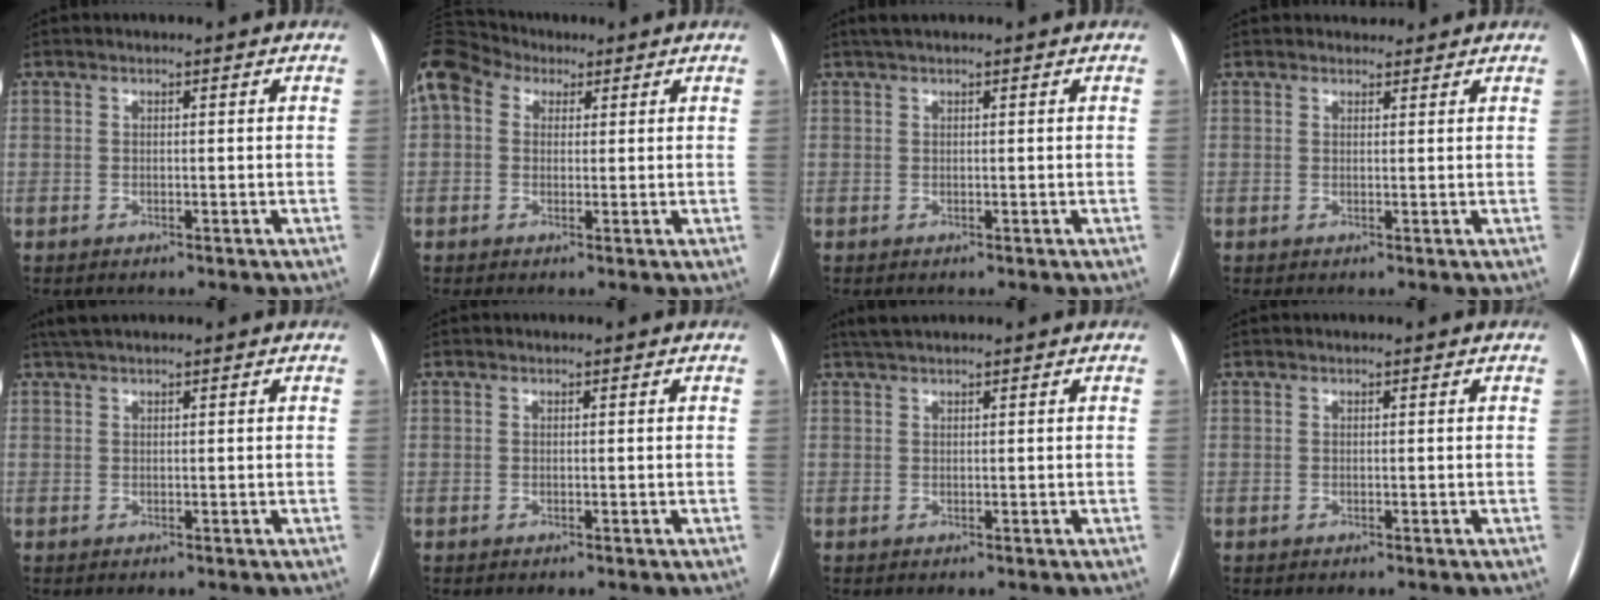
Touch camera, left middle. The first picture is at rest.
{"total": 13.5, "force": [6.4, 9.8, 6.8], "torque": [-0.184, 0.075, 0.120]}
{"total": 1.6, "force": [1.3, 0.0, 1.0], "torque": [-0.018, 0.021, 0.024]}
{"total": 2.1, "force": [1.8, 0.9, 0.1], "torque": [0.002, 0.010, 0.025]}
{"total": 2.4, "force": [2.1, 0.1, 1.3], "torque": [-0.024, 0.024, 0.040]}
{"total": 0.0}
{"total": 2.3, "force": [2.1, 0.1, 1.1], "torque": [-0.020, 0.020, 0.040]}
{"total": 0.0}